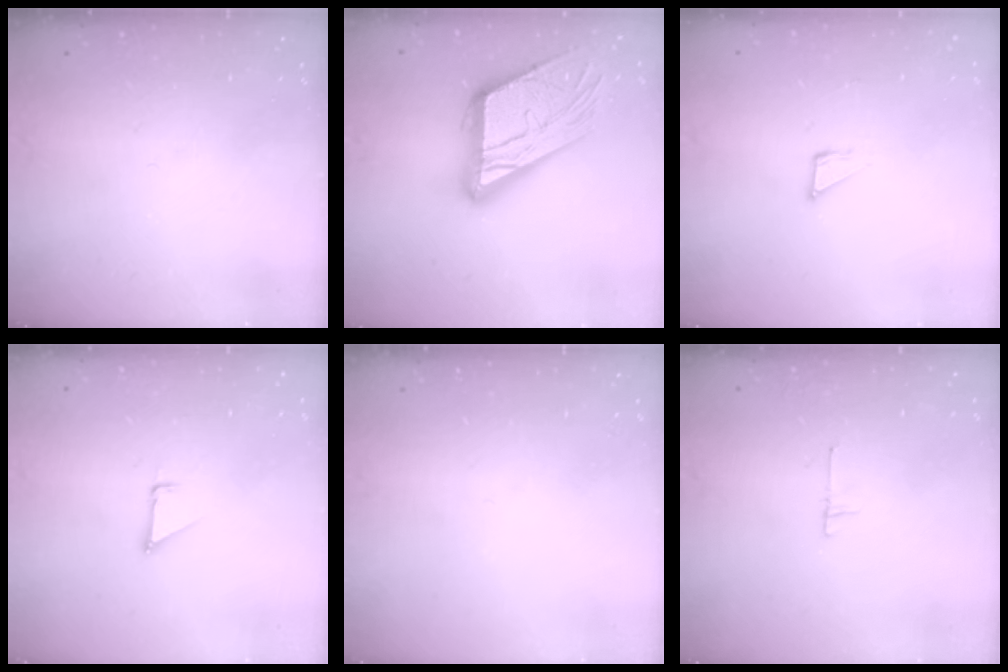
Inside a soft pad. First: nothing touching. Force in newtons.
{"total": 20.3, "press": 20.2, "slide": 2.2}
{"total": 2.6, "press": 2.6, "slide": 0.1}
{"total": 1.5, "press": 1.5, "slide": 0.1}
{"total": 0.0}
{"total": 4.5, "press": 4.5, "slide": 0.4}